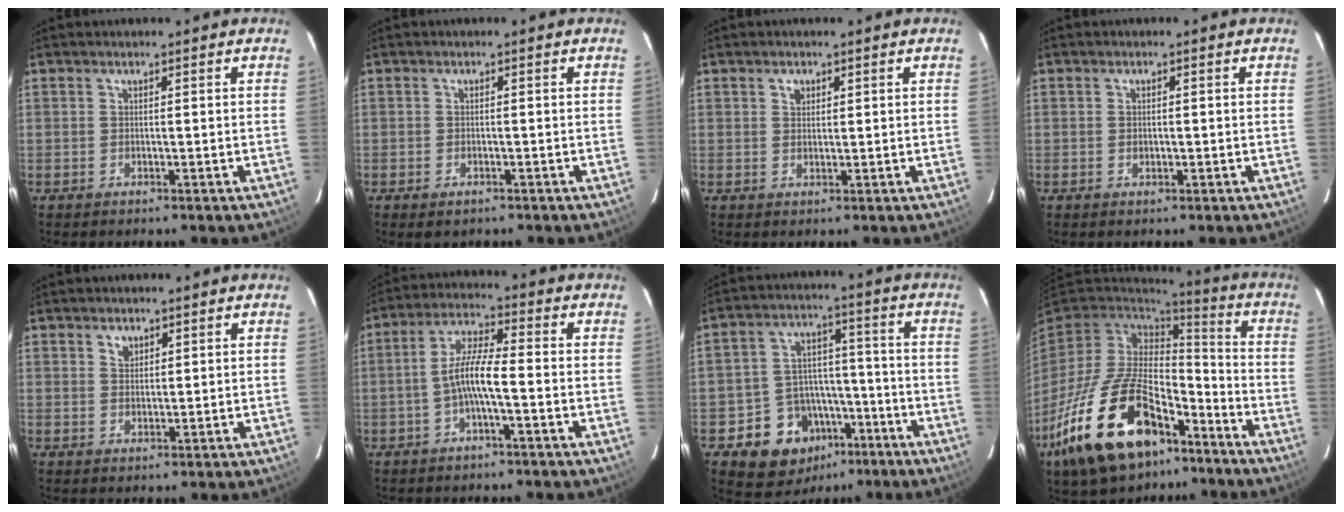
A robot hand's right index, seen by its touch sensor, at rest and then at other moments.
{"total": 1.9, "force": [-1.2, 1.1, 0.9], "torque": [-0.017, -0.005, -0.020]}
{"total": 1.5, "force": [0.7, 1.2, 0.6], "torque": [-0.007, 0.005, 0.013]}
{"total": 1.1, "force": [-0.1, 0.8, 0.7], "torque": [-0.012, 0.001, -0.001]}
{"total": 2.1, "force": [1.2, 1.5, 0.7], "torque": [-0.008, 0.005, 0.022]}
{"total": 6.8, "force": [-2.1, 1.0, 6.4], "torque": [-0.136, 0.013, -0.040]}
{"total": 12.7, "force": [-6.8, 10.0, 4.0], "torque": [-0.089, 0.040, -0.083]}
{"total": 25.2, "force": [-14.3, 13.1, 16.1], "torque": [-0.322, -0.003, -0.233]}